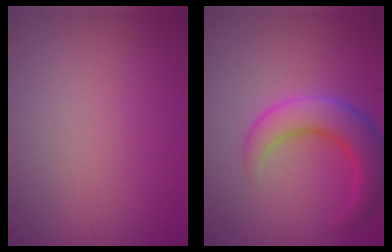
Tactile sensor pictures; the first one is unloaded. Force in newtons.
{"total": 5.8, "press": 5.8, "slide": 0.3}